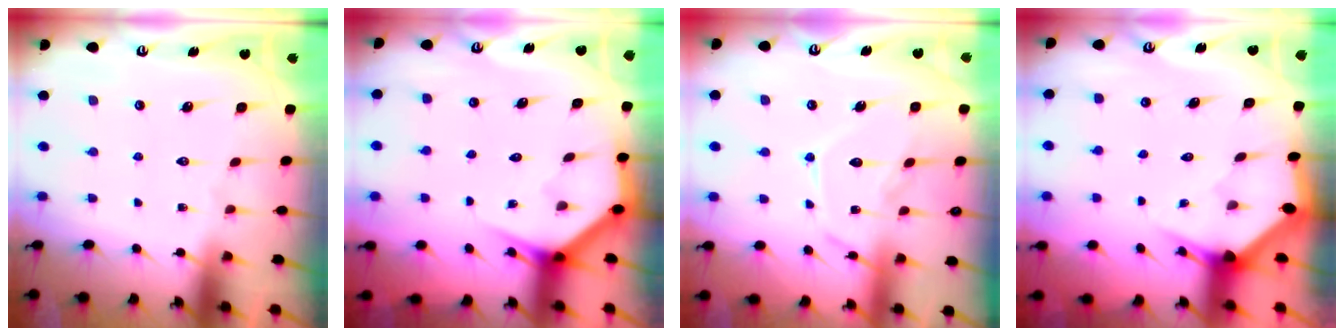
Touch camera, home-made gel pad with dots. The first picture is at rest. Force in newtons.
{"total": 3.3, "press": 3.3, "slide": 0.3}
{"total": 12.3, "press": 12.3, "slide": 1.0}
{"total": 2.9, "press": 2.9, "slide": 0.1}